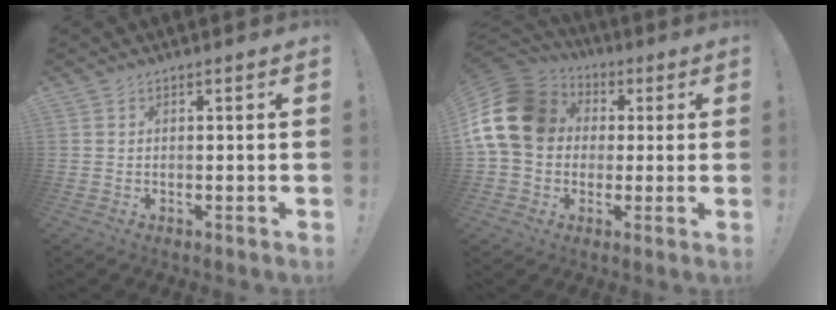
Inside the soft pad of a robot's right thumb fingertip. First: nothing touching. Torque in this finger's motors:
{"motor_torque": [2.42, 2.59, 1.04, -0.77, 0.31]}